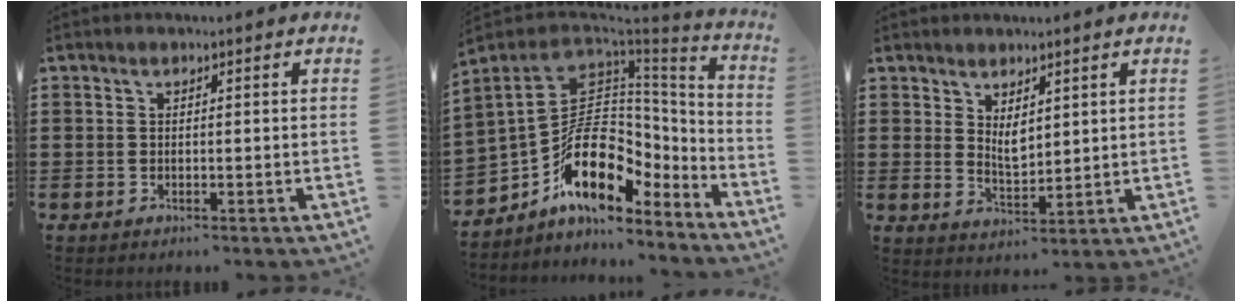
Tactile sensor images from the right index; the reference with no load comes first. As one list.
[{"total": 14.0, "force": [-4.1, 9.2, 9.7], "torque": [-0.187, -0.004, -0.076]}, {"total": 3.0, "force": [1.9, 1.3, 2.0], "torque": [-0.034, -0.007, 0.033]}]